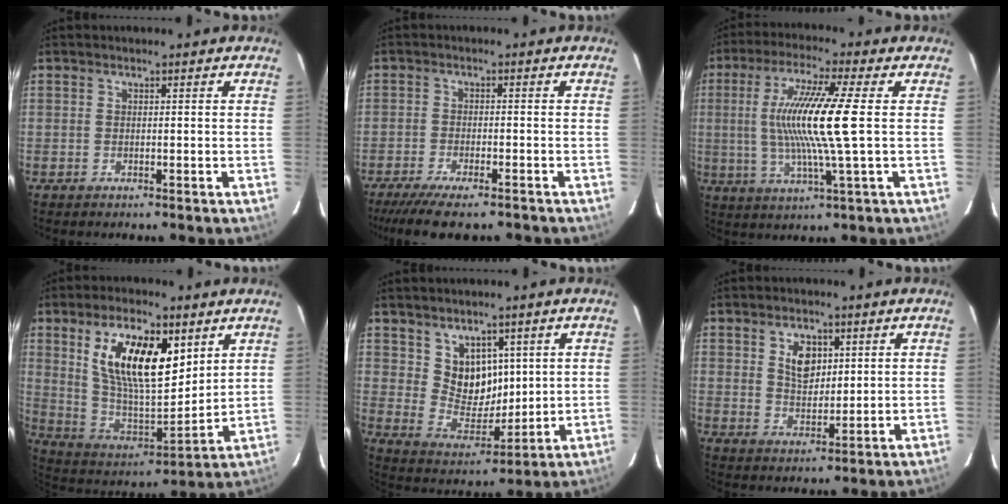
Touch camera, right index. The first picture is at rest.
{"total": 11.0, "force": [-9.1, 2.2, 5.7], "torque": [-0.131, -0.031, -0.150]}
{"total": 14.2, "force": [0.7, -0.6, 14.1], "torque": [-0.265, -0.006, 0.015]}
{"total": 18.9, "force": [8.0, 8.1, 15.1], "torque": [-0.277, 0.004, 0.157]}
{"total": 8.8, "force": [4.0, 6.7, 4.0], "torque": [-0.067, -0.001, 0.090]}
{"total": 6.1, "force": [2.3, 3.8, 4.1], "torque": [-0.066, 0.005, 0.046]}